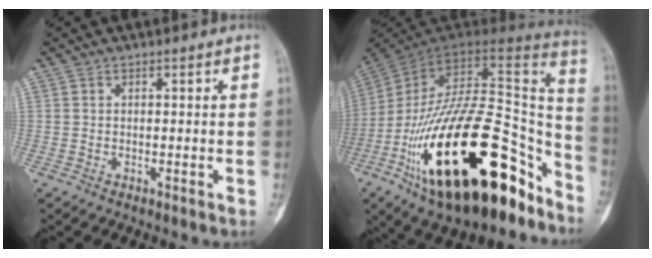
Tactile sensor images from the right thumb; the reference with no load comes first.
{"total": 36.7, "force": [-18.1, 16.8, 27.1], "torque": [-0.384, 0.070, -0.288]}